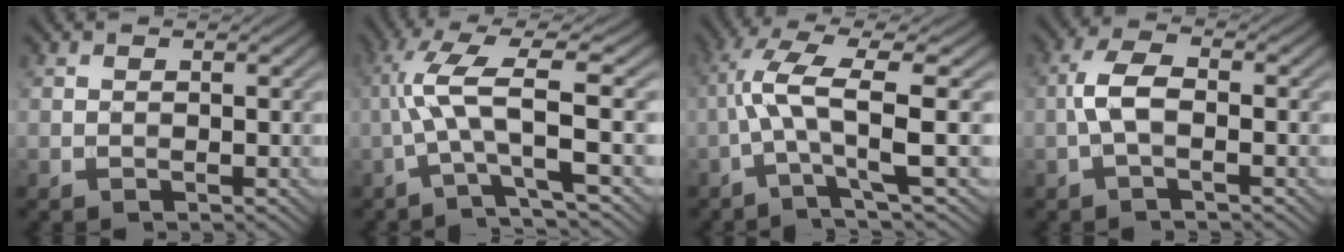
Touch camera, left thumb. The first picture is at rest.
{"total": 8.2, "force": [-0.9, 1.2, 8.1], "torque": [-0.157, 0.025, -0.032]}
{"total": 8.2, "force": [-0.8, 1.3, 8.1], "torque": [-0.148, 0.024, -0.032]}
{"total": 3.9, "force": [-0.9, 1.4, 3.5], "torque": [-0.080, 0.009, -0.026]}